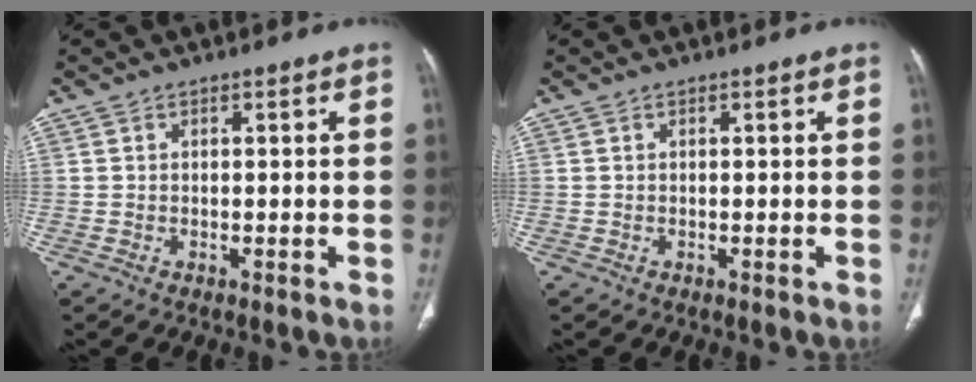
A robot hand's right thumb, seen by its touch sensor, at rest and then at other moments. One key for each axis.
{"total": 0.0}